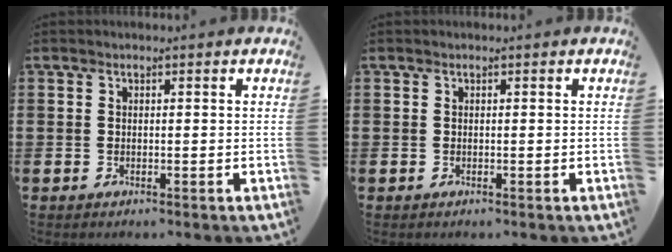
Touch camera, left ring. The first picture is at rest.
{"total": 0.0}